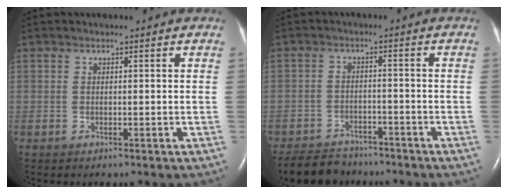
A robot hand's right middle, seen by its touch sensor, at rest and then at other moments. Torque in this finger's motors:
{"motor_torque": [0.42, -0.44, 0.00, 0.00]}